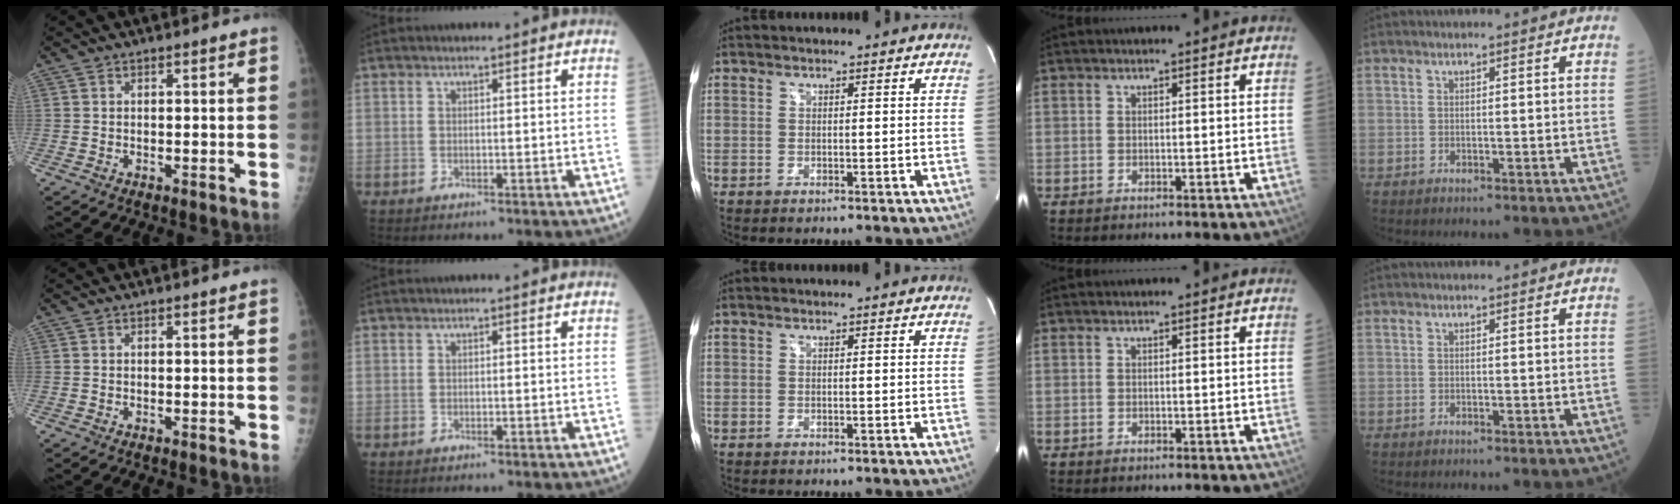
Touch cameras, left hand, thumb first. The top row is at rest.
{}